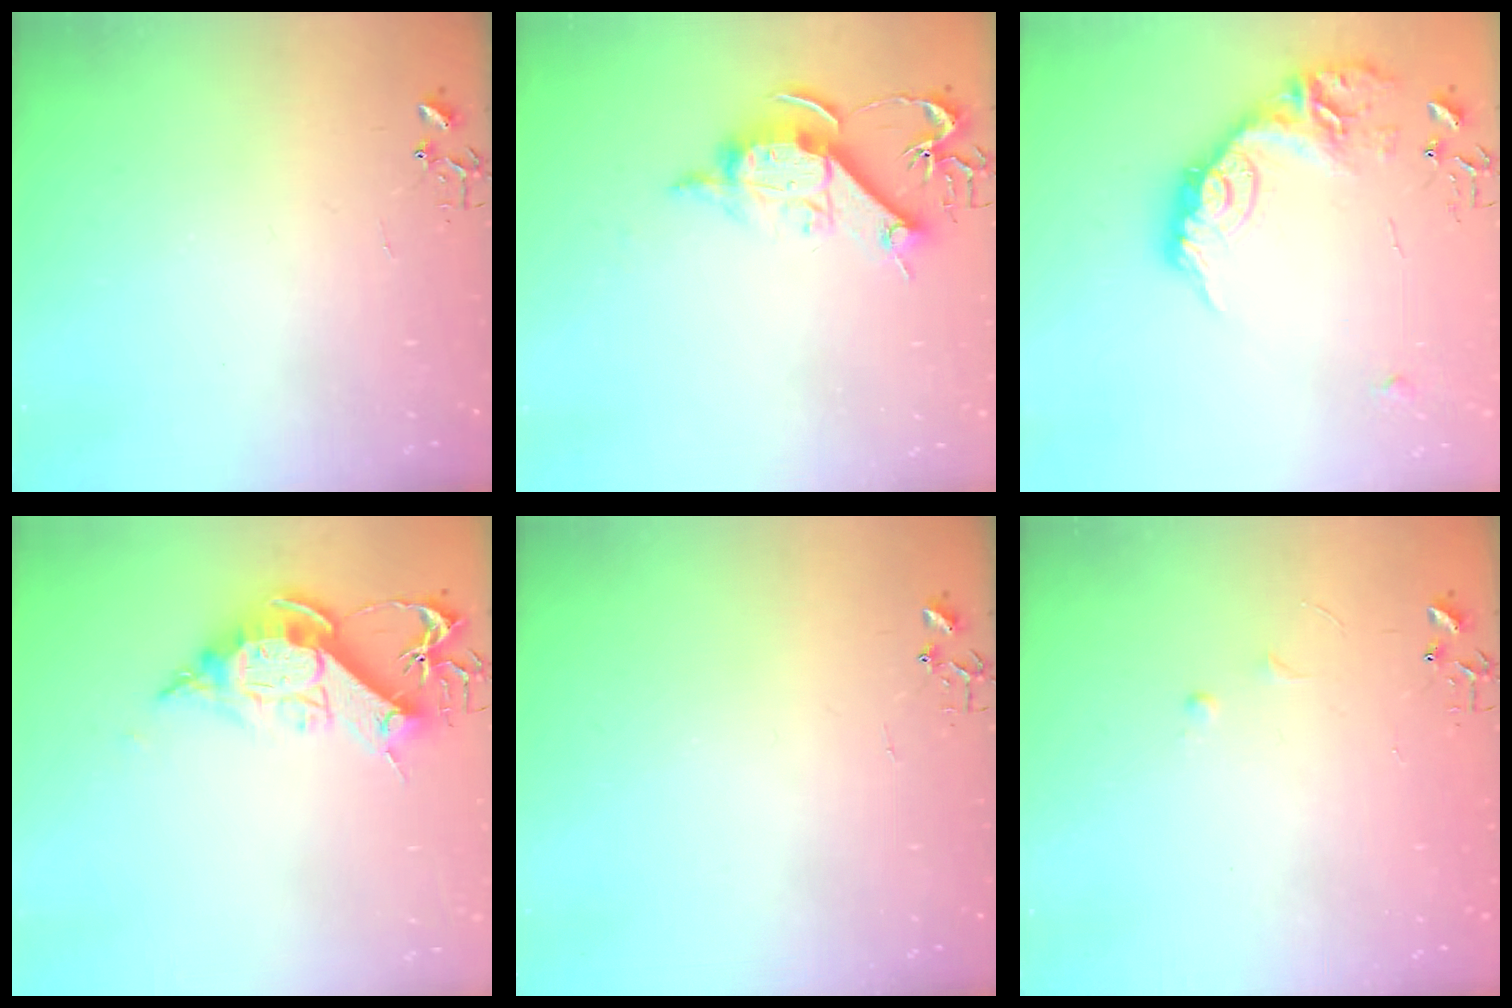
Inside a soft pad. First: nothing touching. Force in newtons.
{"total": 11.7, "press": 11.7, "slide": 0.6}
{"total": 20.9, "press": 20.9, "slide": 1.2}
{"total": 13.0, "press": 13.0, "slide": 1.1}
{"total": 0.0}
{"total": 3.4, "press": 3.4, "slide": 0.5}